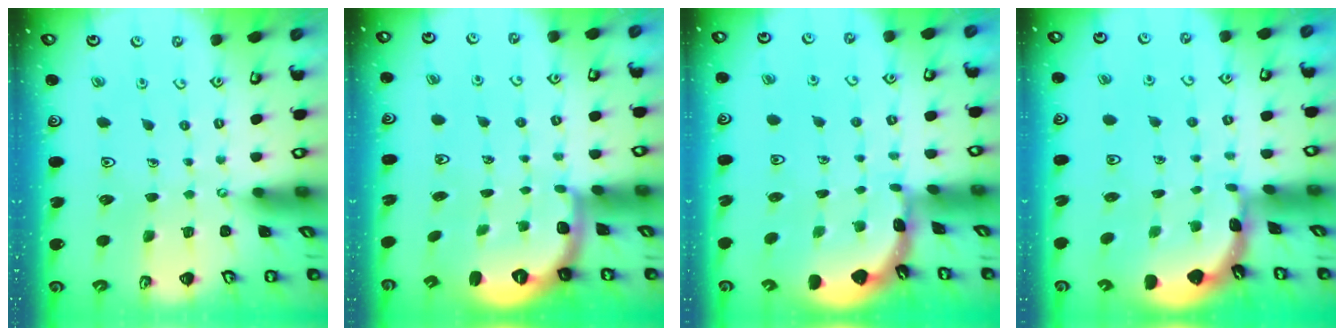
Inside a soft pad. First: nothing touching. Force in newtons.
{"total": 2.6, "press": 1.5, "slide": 2.2}
{"total": 1.7, "press": 1.7, "slide": 0.1}
{"total": 1.8, "press": 1.8, "slide": 0.2}